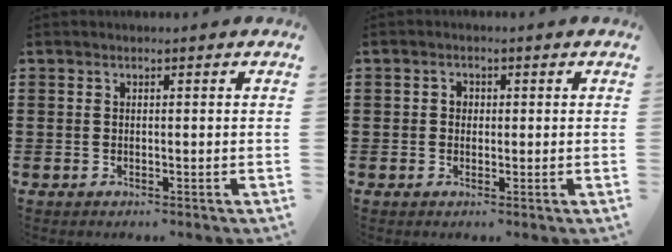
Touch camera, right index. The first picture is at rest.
{"total": 1.3, "force": [0.1, 1.2, 0.6], "torque": [-0.013, 0.007, 0.000]}